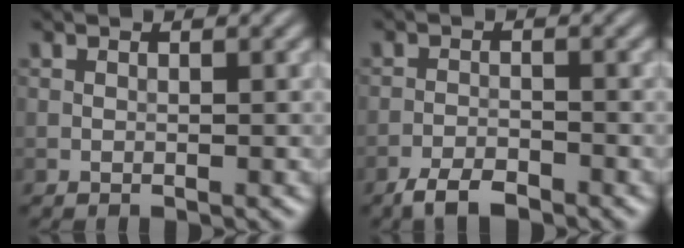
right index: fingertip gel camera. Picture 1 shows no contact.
{"total": 3.1, "force": [-2.4, 1.0, 1.6], "torque": [-0.028, 0.001, -0.050]}